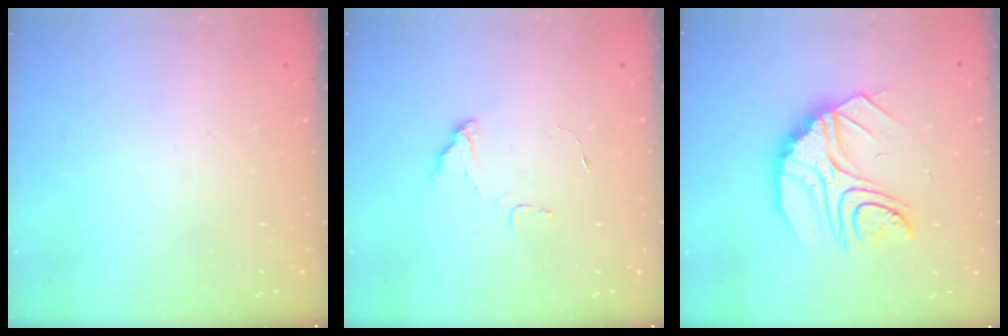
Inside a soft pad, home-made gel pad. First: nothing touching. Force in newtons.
{"total": 5.8, "press": 5.8, "slide": 0.3}
{"total": 14.2, "press": 14.1, "slide": 1.2}